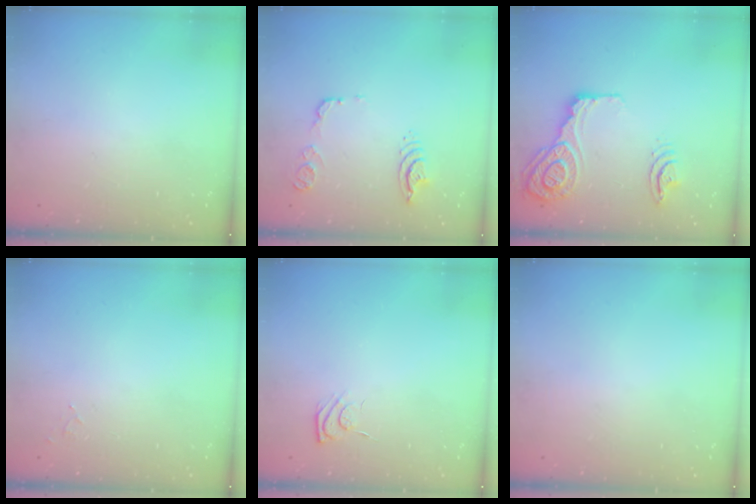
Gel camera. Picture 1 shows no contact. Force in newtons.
{"total": 10.8, "press": 10.7, "slide": 1.4}
{"total": 17.9, "press": 17.6, "slide": 3.7}
{"total": 5.2, "press": 5.2, "slide": 0.4}
{"total": 4.9, "press": 4.7, "slide": 1.1}
{"total": 0.0}